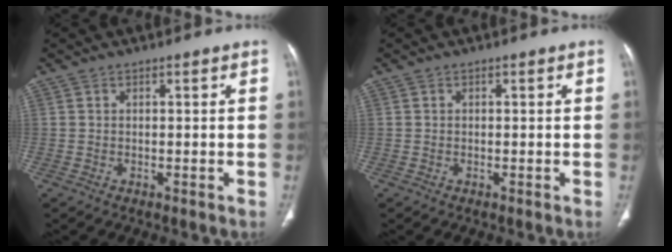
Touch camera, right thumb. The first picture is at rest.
{"total": 0.0}